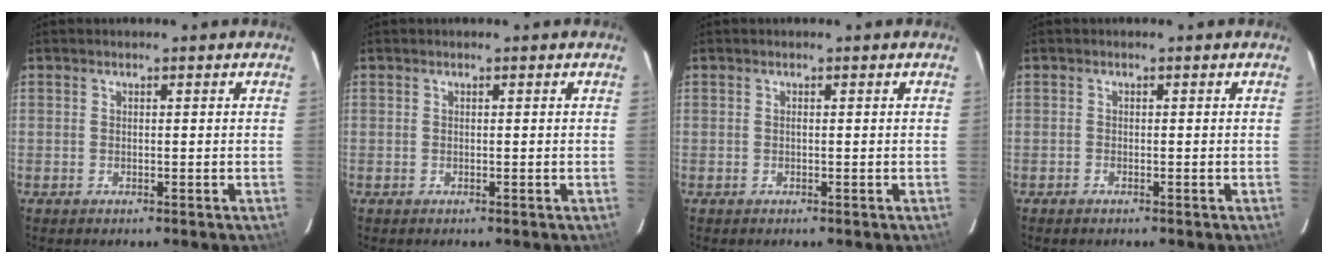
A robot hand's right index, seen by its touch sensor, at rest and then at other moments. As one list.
[{"total": 0.0}, {"total": 0.0}, {"total": 0.6, "force": [-0.5, 0.2, 0.1], "torque": [-0.004, -0.001, -0.011]}]